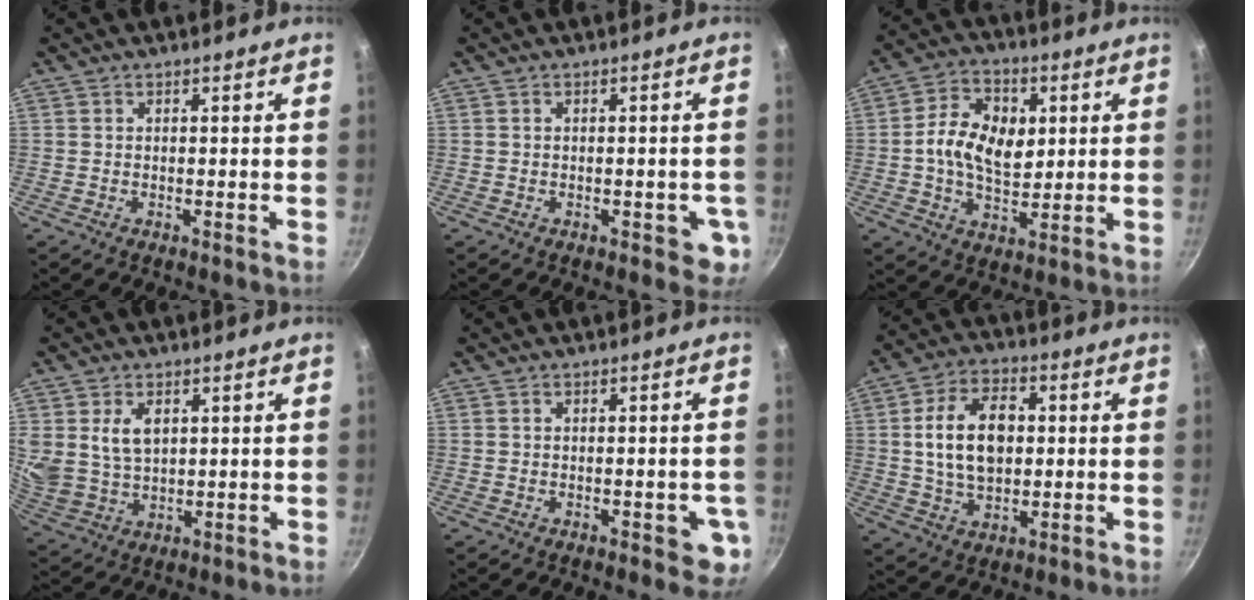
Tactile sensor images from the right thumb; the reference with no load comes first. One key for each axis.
{"total": 4.2, "fx": -1.1, "fy": 2.6, "fz": 3.2, "tx": -0.011, "ty": 0.004, "tz": -0.013}
{"total": 12.2, "fx": 1.6, "fy": 8.3, "fz": 8.8, "tx": -0.131, "ty": 0.001, "tz": 0.019}
{"total": 9.1, "fx": 2.7, "fy": 6.2, "fz": 6.0, "tx": -0.101, "ty": -0.020, "tz": 0.063}
{"total": 5.1, "fx": -1.4, "fy": 2.6, "fz": 4.2, "tx": -0.024, "ty": 0.004, "tz": -0.017}
{"total": 13.6, "fx": 1.3, "fy": 8.8, "fz": 10.2, "tx": -0.154, "ty": 0.012, "tz": 0.021}